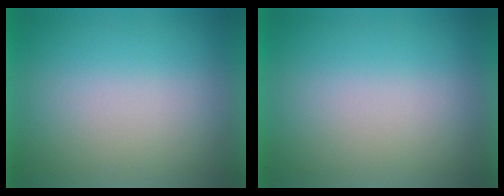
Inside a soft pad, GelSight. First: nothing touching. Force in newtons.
{"total": 0.0}